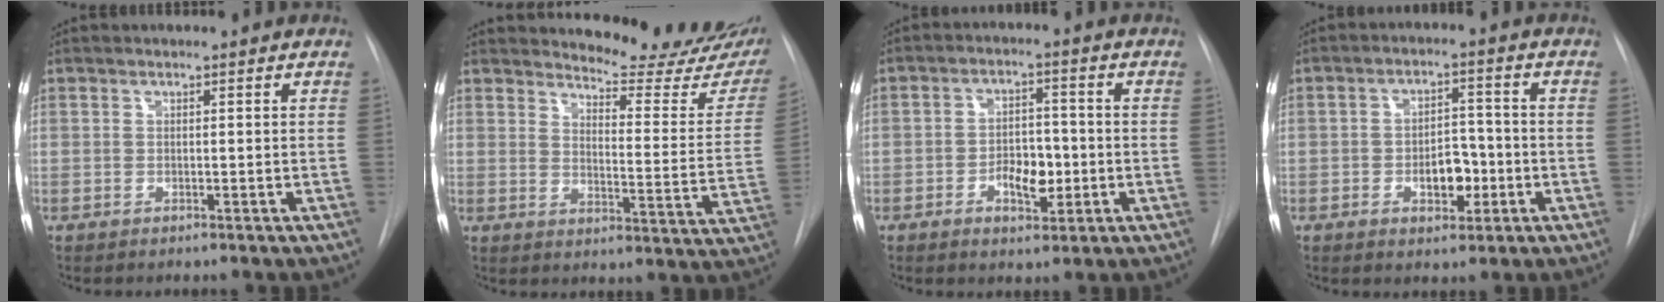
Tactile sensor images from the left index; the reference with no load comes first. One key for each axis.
{"total": 18.9, "fx": 17.4, "fy": 3.4, "fz": 6.6, "tx": -0.073, "ty": -0.088, "tz": 0.198}
{"total": 5.8, "fx": -1.6, "fy": 3.1, "fz": 4.6, "tx": -0.075, "ty": 0.008, "tz": -0.022}
{"total": 5.8, "fx": -1.8, "fy": 3.3, "fz": 4.5, "tx": -0.066, "ty": 0.011, "tz": -0.022}